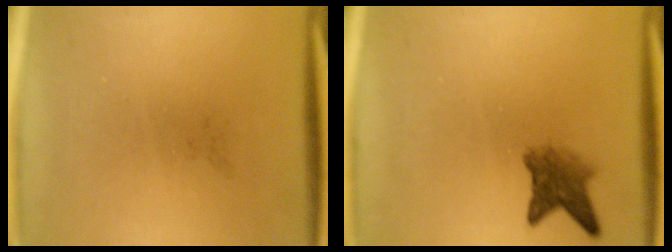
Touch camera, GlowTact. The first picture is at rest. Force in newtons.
{"total": 3.7}